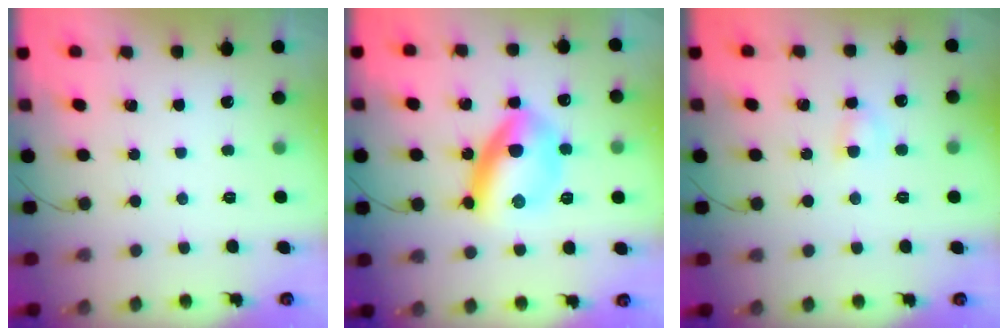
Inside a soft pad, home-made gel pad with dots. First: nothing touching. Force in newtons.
{"total": 12.8, "press": 12.8, "slide": 0.3}
{"total": 3.4, "press": 3.3, "slide": 1.1}